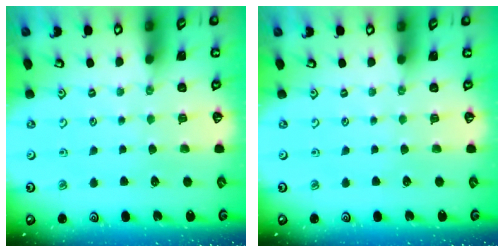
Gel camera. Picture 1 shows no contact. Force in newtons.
{"total": 0.0}